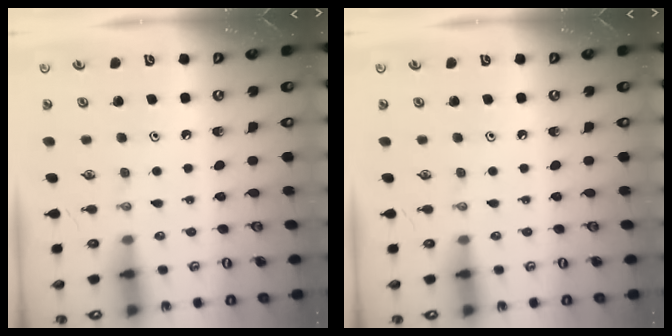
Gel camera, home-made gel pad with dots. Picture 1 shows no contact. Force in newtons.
{"total": 0.0}